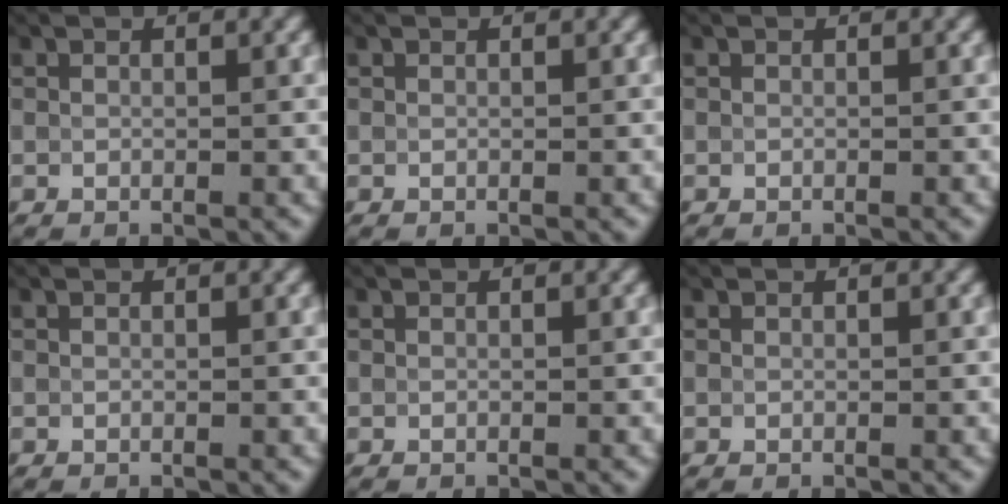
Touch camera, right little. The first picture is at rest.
{"total": 0.0}
{"total": 0.0}
{"total": 0.0}
{"total": 0.0}
{"total": 0.0}